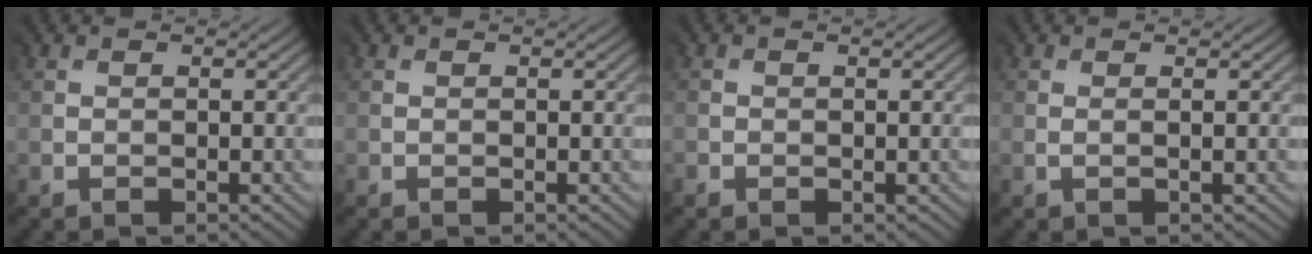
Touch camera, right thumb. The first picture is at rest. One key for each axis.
{"total": 0.0}
{"total": 0.7, "fx": -0.3, "fy": 0.1, "fz": -0.7, "tx": 0.011, "ty": -0.002, "tz": -0.007}
{"total": 1.3, "fx": 0.2, "fy": -1.1, "fz": -0.6, "tx": -0.003, "ty": 0.001, "tz": 0.004}